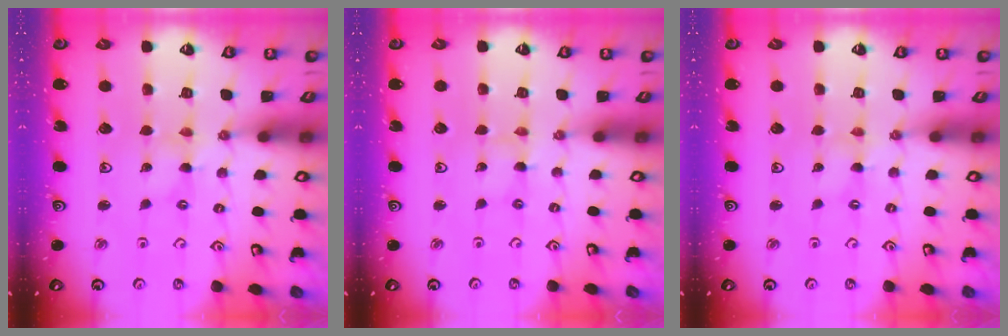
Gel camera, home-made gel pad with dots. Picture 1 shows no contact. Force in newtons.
{"total": 0.6, "press": 0.6, "slide": 0.1}
{"total": 0.0}